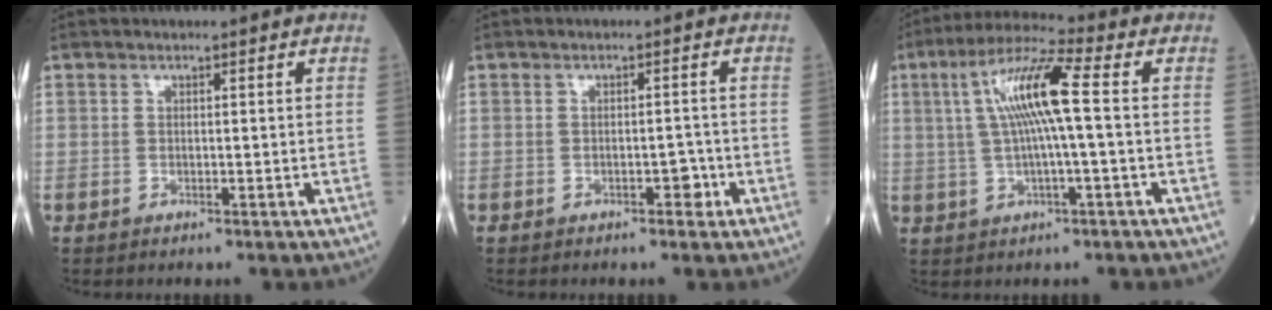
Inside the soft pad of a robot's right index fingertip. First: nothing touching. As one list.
[{"total": 2.0, "force": [-0.9, 1.0, 1.5], "torque": [-0.018, 0.003, -0.011]}, {"total": 10.5, "force": [1.3, 0.5, 10.4], "torque": [-0.202, 0.023, 0.023]}]